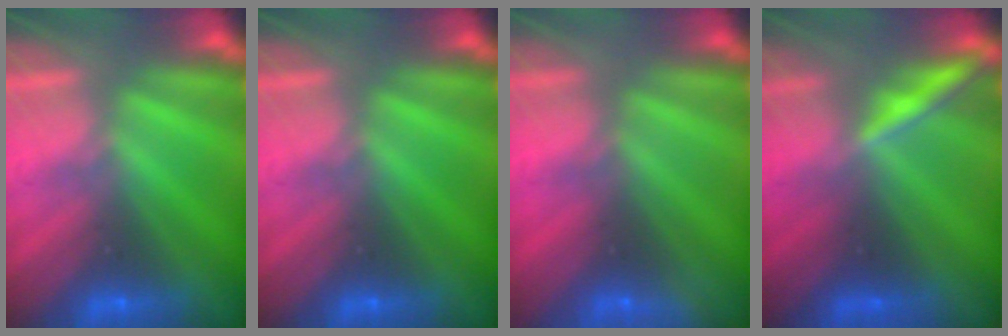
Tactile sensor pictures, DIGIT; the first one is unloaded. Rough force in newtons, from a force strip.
{"total": 0.0}
{"total": 2.4}
{"total": 1.9}